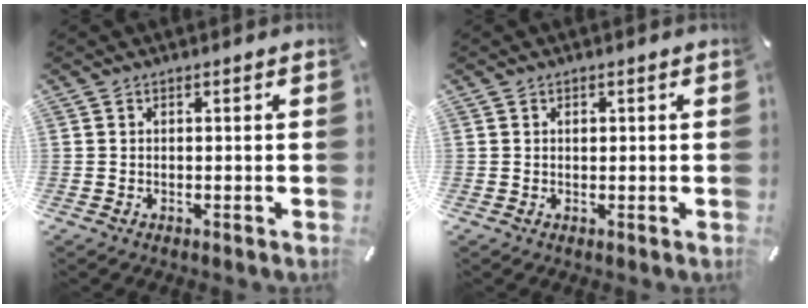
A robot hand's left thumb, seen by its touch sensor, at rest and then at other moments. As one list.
[{"total": 0.7, "force": [0.2, 0.6, 0.4], "torque": [0.000, -0.003, 0.002]}]